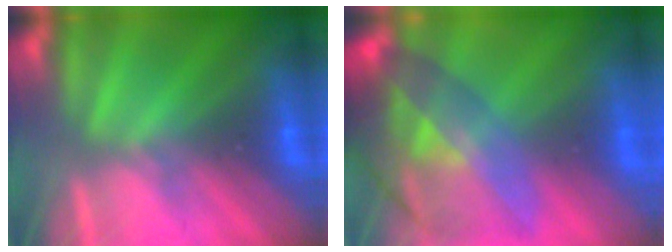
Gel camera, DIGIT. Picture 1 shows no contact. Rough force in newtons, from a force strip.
{"total": 7.3}